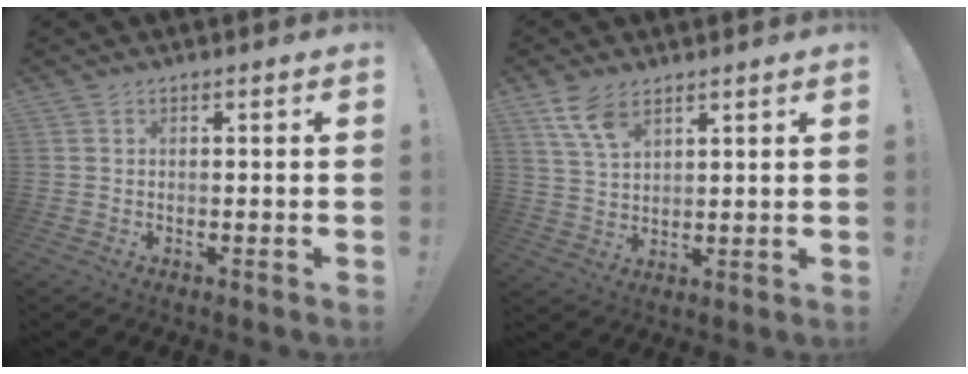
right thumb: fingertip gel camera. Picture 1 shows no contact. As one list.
[{"total": 8.7, "force": [5.7, 4.6, 4.7], "torque": [-0.095, -0.020, 0.112]}]